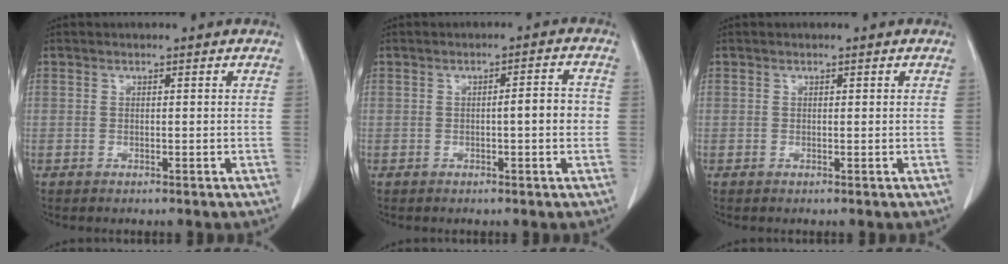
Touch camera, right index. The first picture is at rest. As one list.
[{"total": 3.8, "force": [-0.5, 0.5, 3.7], "torque": [-0.053, 0.007, -0.008]}, {"total": 0.0}]